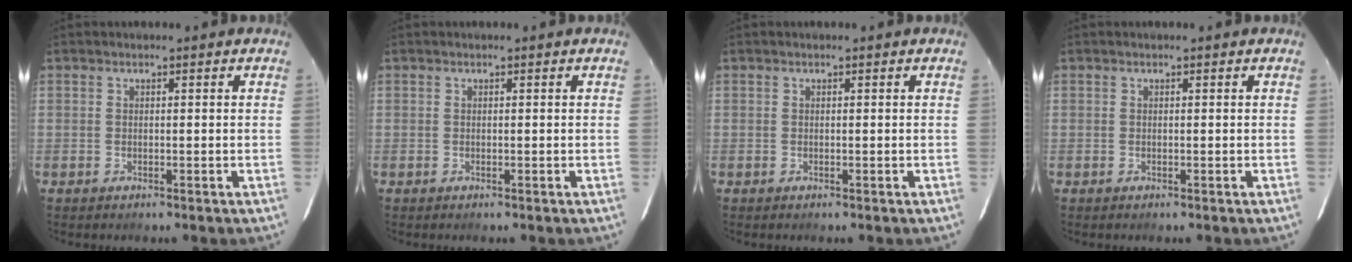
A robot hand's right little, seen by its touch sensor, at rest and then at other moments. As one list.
[{"total": 0.0}, {"total": 0.0}, {"total": 0.0}]